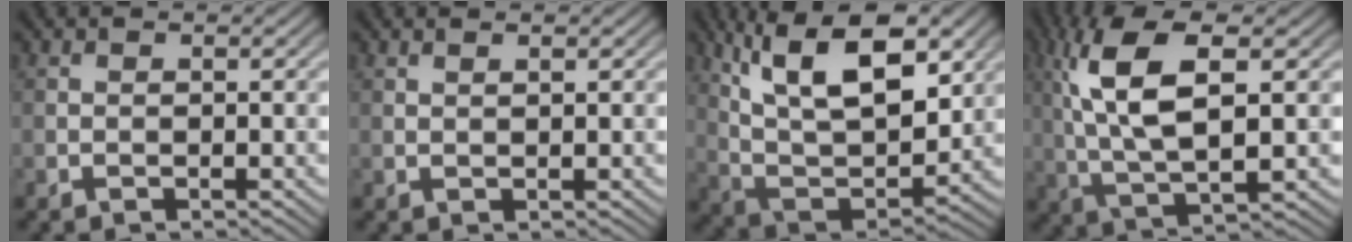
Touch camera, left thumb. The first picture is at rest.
{"total": 0.7, "force": [0.3, -0.6, 0.3], "torque": [0.002, -0.003, 0.006]}
{"total": 15.1, "force": [7.2, 6.7, 11.5], "torque": [-0.217, 0.001, 0.117]}
{"total": 11.0, "force": [2.5, 3.8, 10.1], "torque": [-0.217, 0.010, 0.052]}